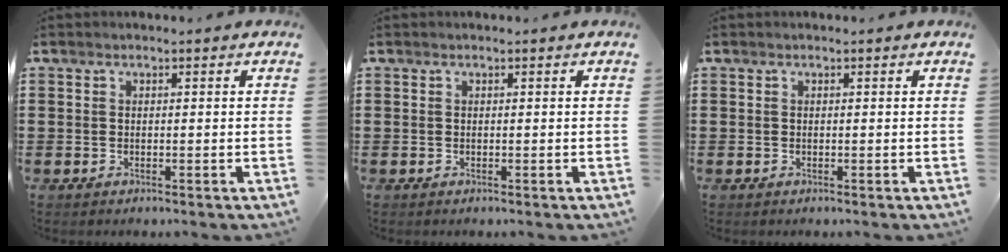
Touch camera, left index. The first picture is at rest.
{"total": 0.0}
{"total": 0.0}